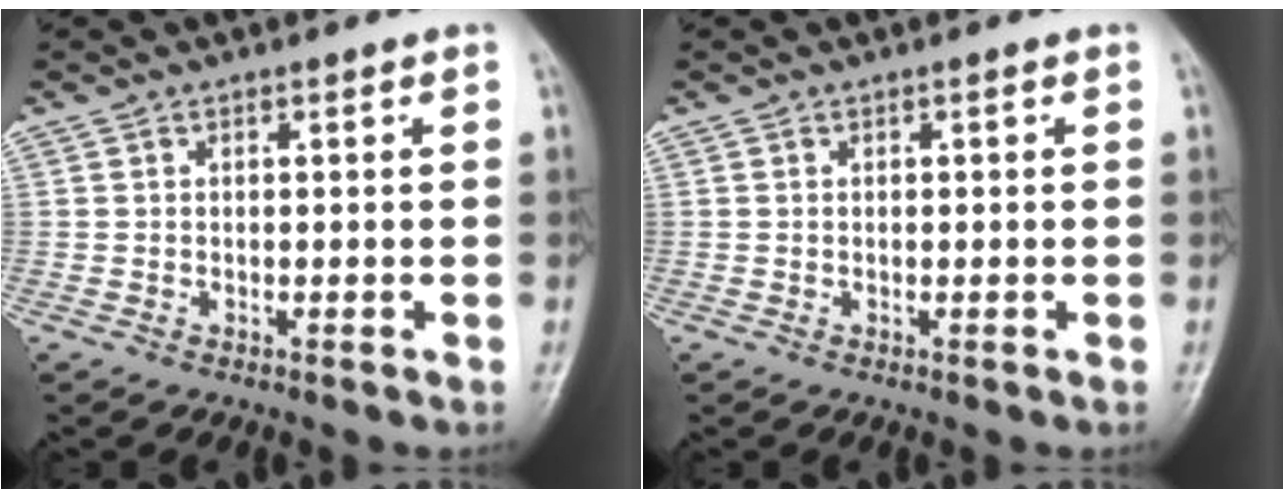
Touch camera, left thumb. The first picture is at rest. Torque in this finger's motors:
{"motor_torque": [0.08, 0.12, -0.16, -0.02, 0.06]}